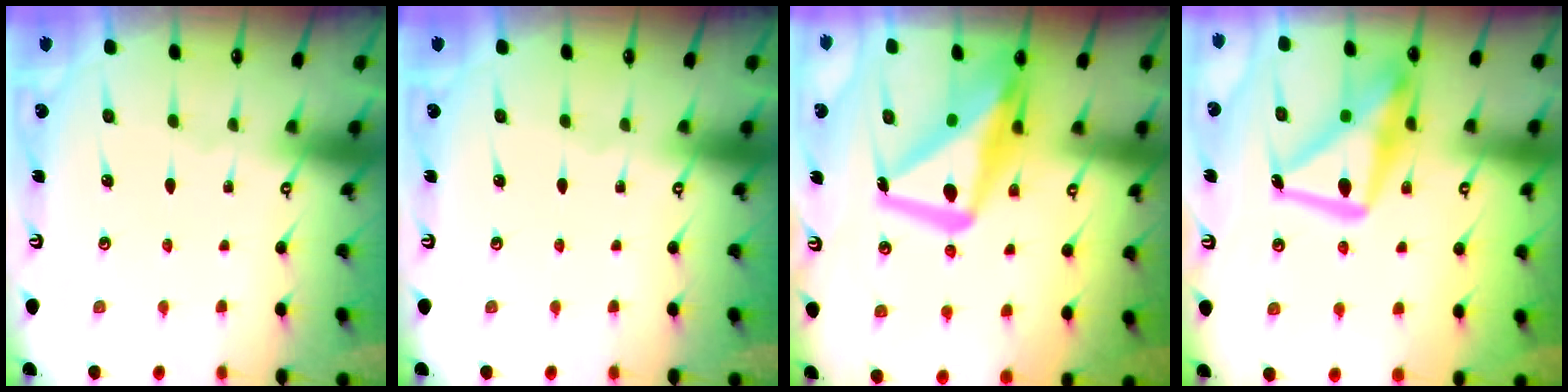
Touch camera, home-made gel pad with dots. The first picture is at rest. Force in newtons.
{"total": 0.0}
{"total": 16.7, "press": 16.6, "slide": 1.4}
{"total": 18.9, "press": 18.8, "slide": 2.0}